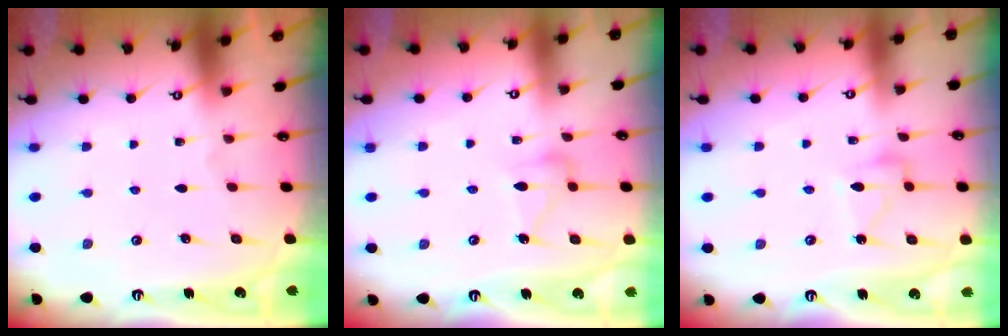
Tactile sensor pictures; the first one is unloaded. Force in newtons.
{"total": 9.5, "press": 9.5, "slide": 0.6}
{"total": 6.5, "press": 6.5, "slide": 0.1}